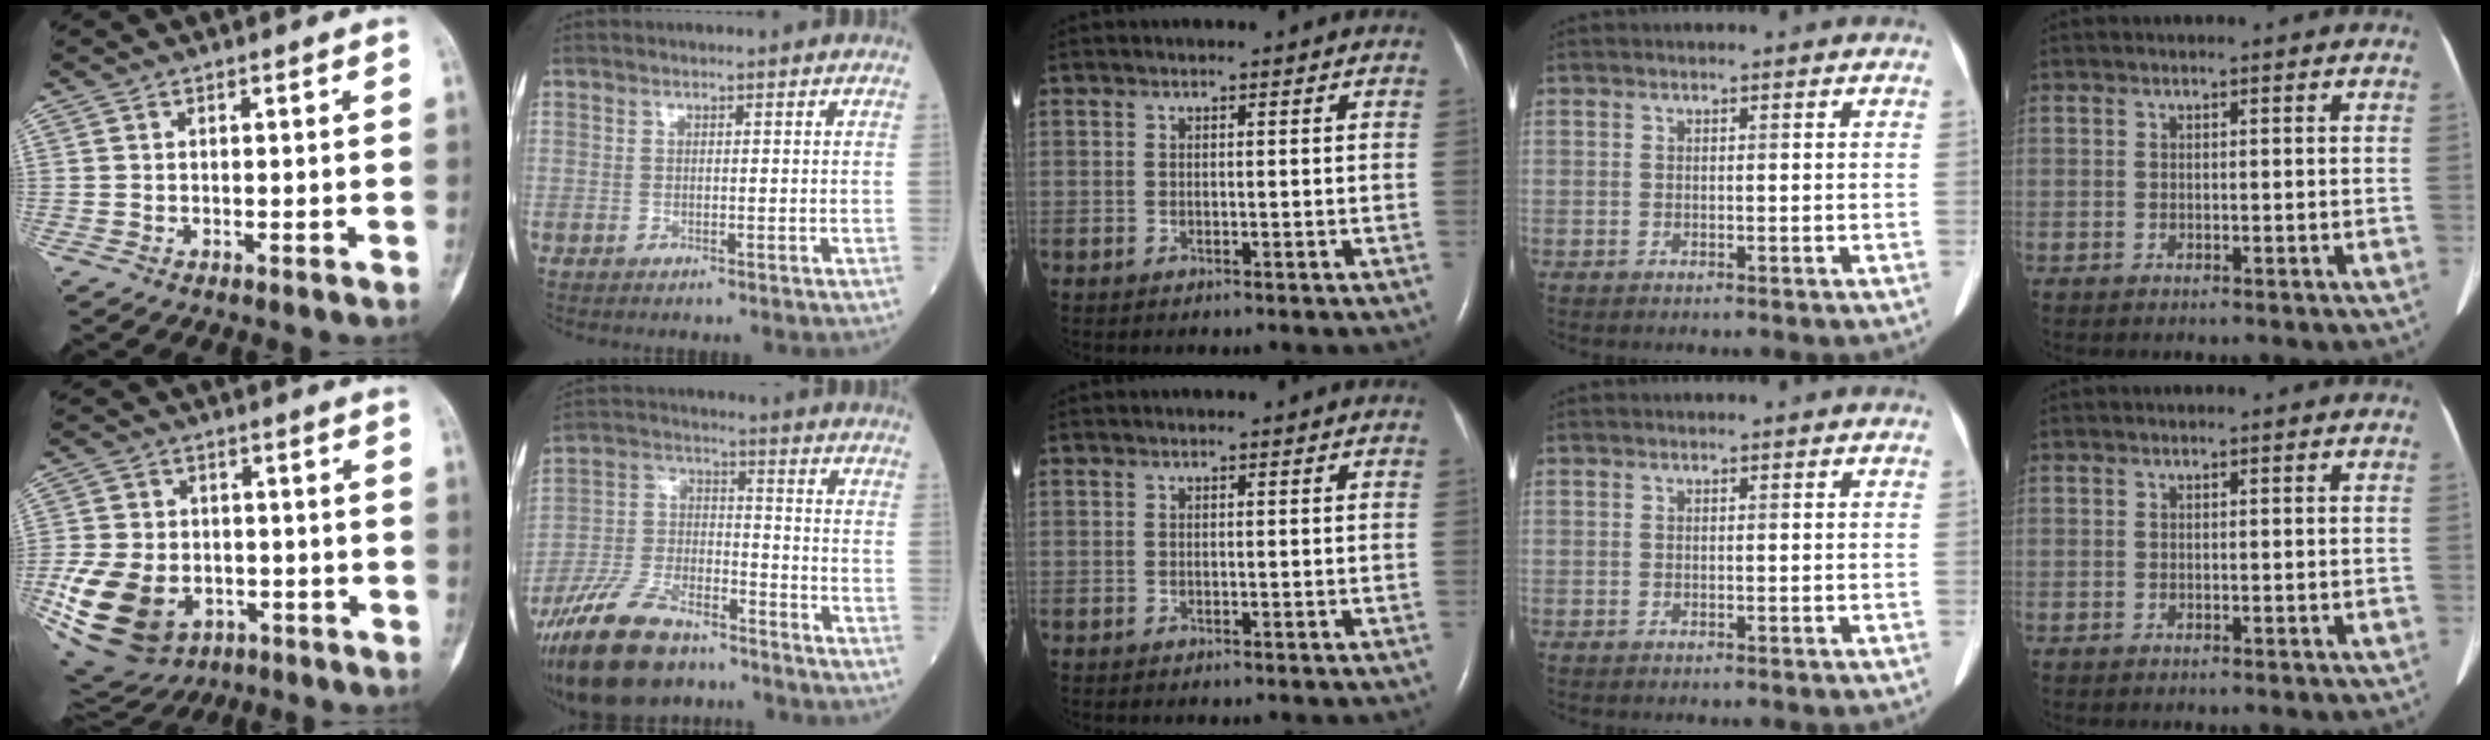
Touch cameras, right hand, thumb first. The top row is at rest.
{"thumb": {"total": 19.5, "force": [-6.2, 14.0, 12.0], "torque": [-0.258, 0.005, -0.091]}, "index": {"total": 17.4, "force": [-13.5, 6.6, 8.7], "torque": [-0.198, -0.001, -0.247]}}